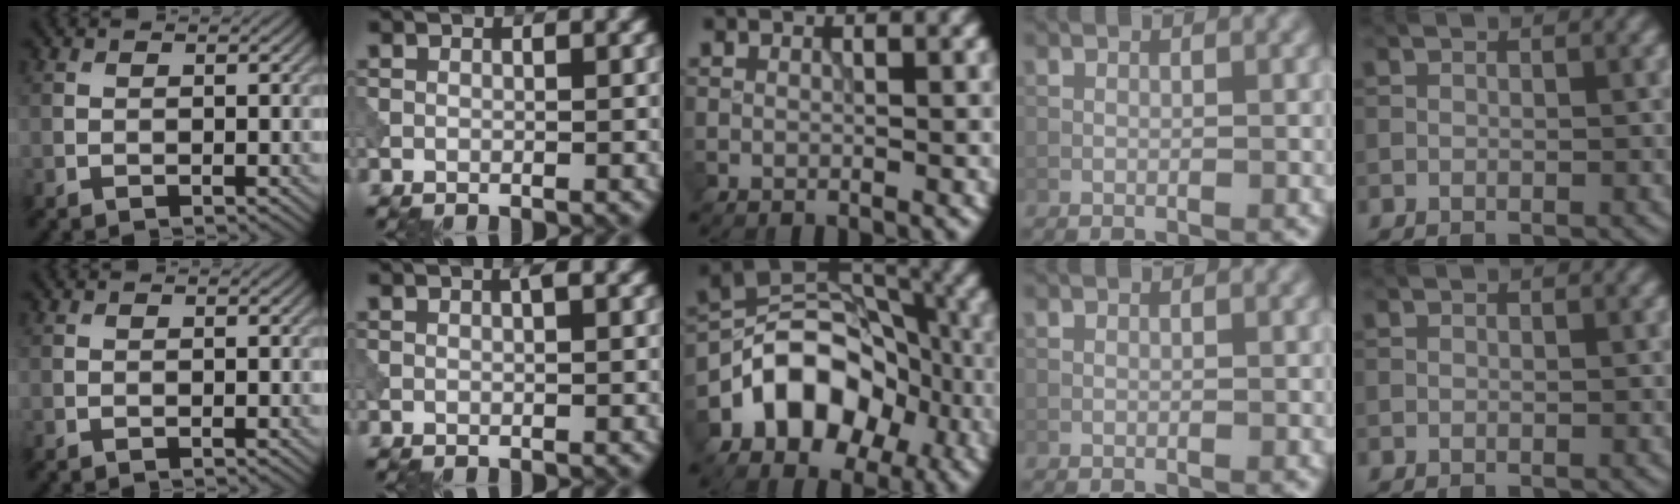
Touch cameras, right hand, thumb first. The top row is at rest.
{"index": {"total": 0.6, "force": [0.2, 0.0, 0.5], "torque": [-0.011, 0.004, 0.003]}, "middle": {"total": 9.1, "force": [-4.0, 6.4, 5.1], "torque": [-0.056, 0.011, -0.082]}}